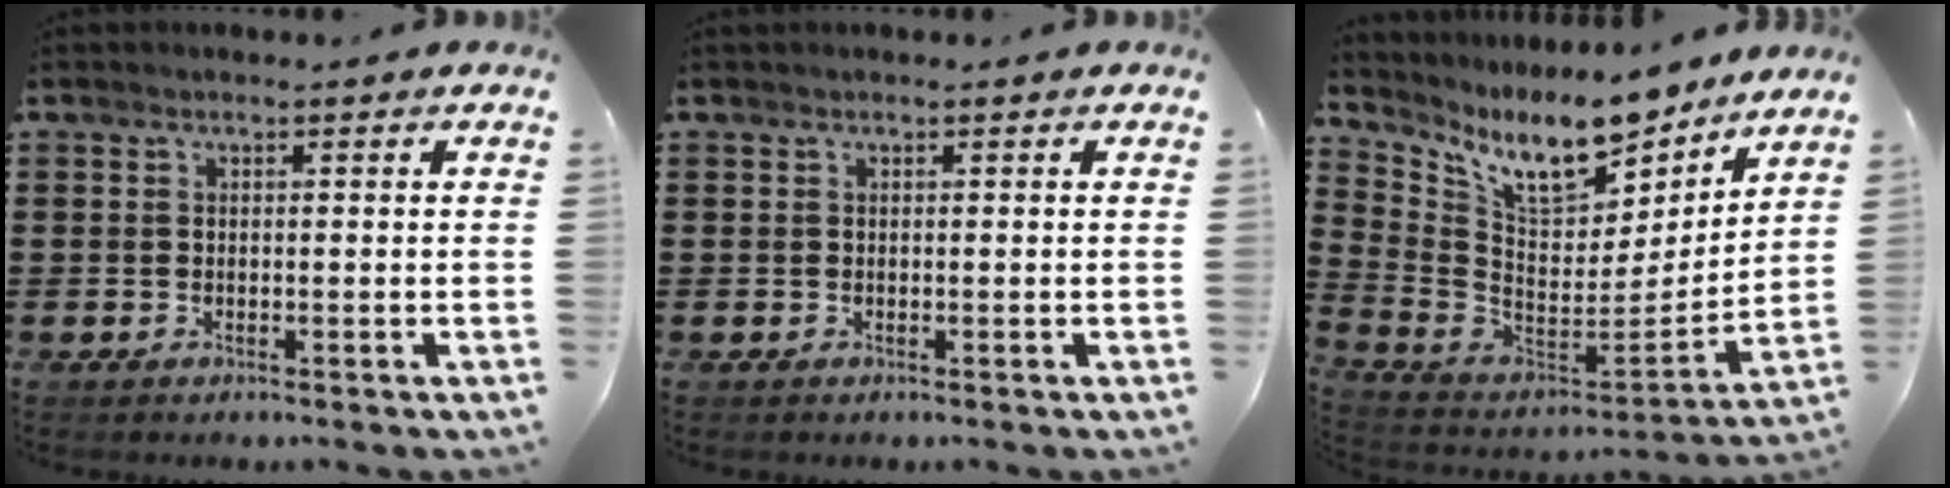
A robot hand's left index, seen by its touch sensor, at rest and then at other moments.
{"total": 0.0}
{"total": 12.0, "force": [8.7, 4.1, 7.1], "torque": [-0.157, -0.050, 0.153]}